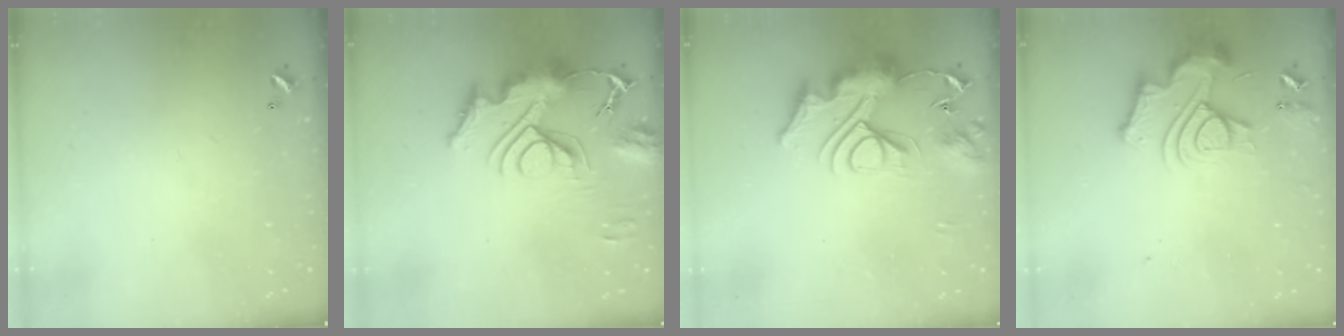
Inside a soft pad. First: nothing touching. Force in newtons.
{"total": 15.1, "press": 15.0, "slide": 1.8}
{"total": 17.1, "press": 17.1, "slide": 1.7}
{"total": 13.0, "press": 12.9, "slide": 1.3}